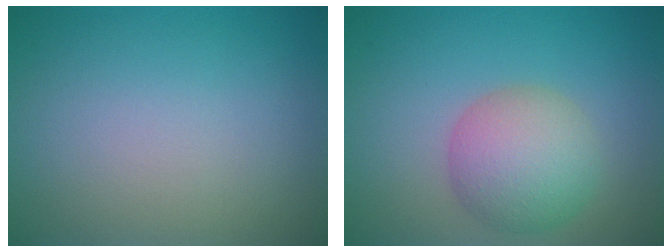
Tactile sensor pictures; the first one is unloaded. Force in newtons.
{"total": 5.2, "press": 5.2, "slide": 0.3}